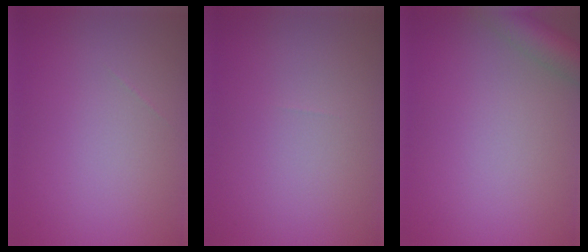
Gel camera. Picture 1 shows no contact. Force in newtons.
{"total": 0.0}
{"total": 4.3, "press": 4.3, "slide": 0.3}